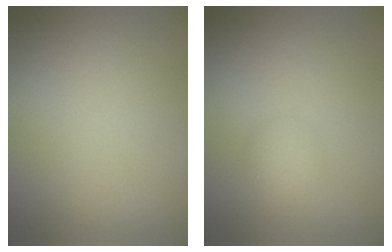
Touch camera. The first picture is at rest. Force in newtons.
{"total": 1.8, "press": 1.8, "slide": 0.0}